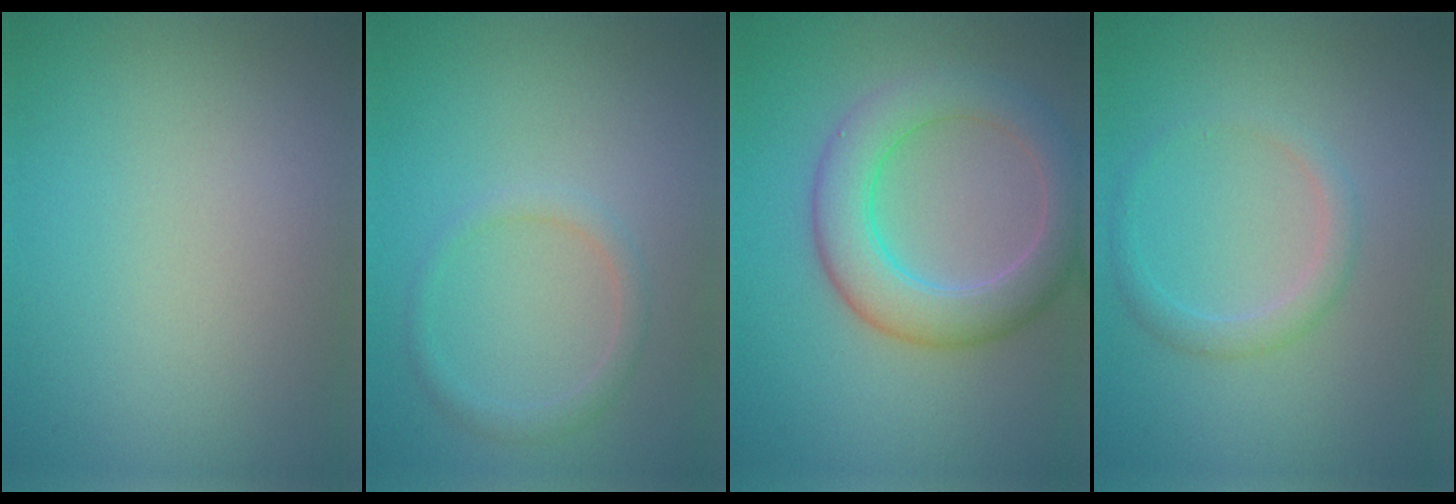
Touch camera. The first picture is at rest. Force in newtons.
{"total": 1.5, "press": 1.5, "slide": 0.1}
{"total": 6.0, "press": 6.0, "slide": 0.3}
{"total": 1.8, "press": 1.8, "slide": 0.2}